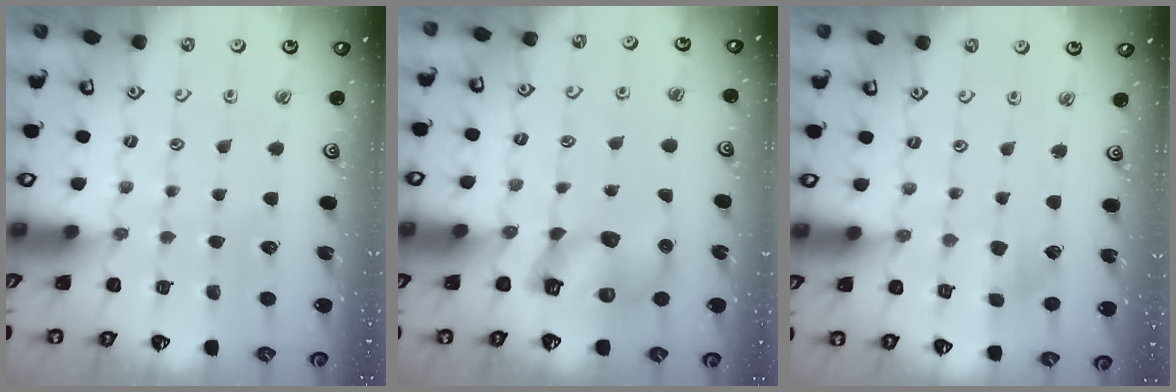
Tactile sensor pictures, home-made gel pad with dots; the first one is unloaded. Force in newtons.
{"total": 10.0, "press": 9.8, "slide": 1.6}
{"total": 2.4, "press": 2.3, "slide": 0.6}